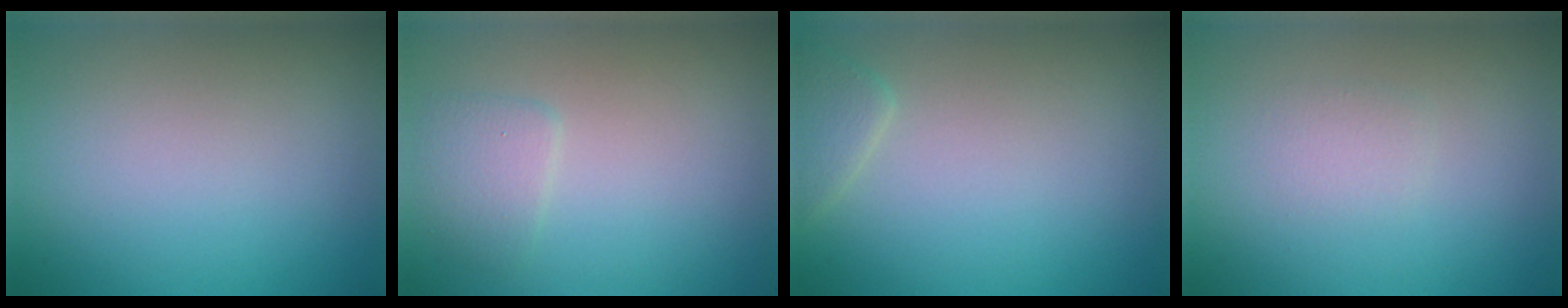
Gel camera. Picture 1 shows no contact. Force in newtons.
{"total": 1.7, "press": 1.7, "slide": 0.0}
{"total": 0.9, "press": 0.9, "slide": 0.1}
{"total": 1.0, "press": 1.0, "slide": 0.0}